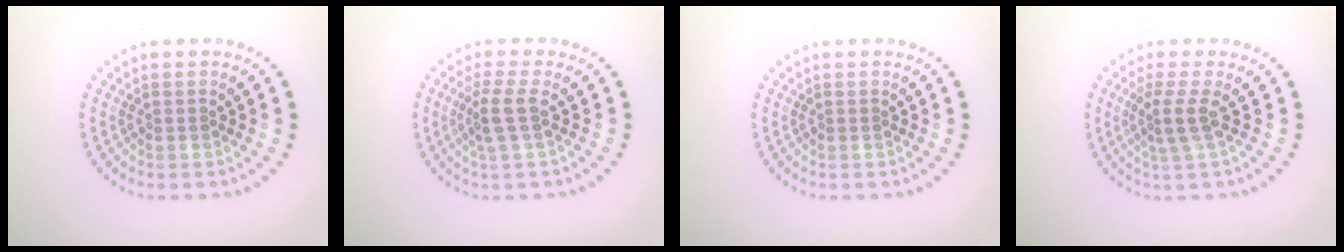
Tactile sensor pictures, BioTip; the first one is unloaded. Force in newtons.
{"total": 2.5, "press": 1.9, "slide": 1.6}
{"total": 0.0}
{"total": 2.3, "press": 1.6, "slide": 1.6}